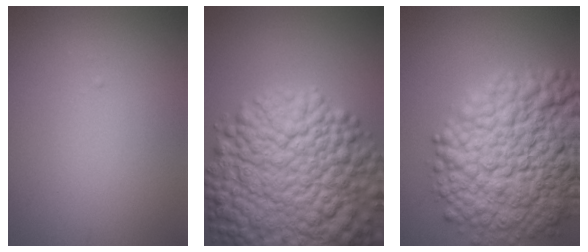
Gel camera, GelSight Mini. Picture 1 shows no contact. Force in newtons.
{"total": 14.8, "press": 14.8, "slide": 0.7}
{"total": 15.2, "press": 15.2, "slide": 0.6}